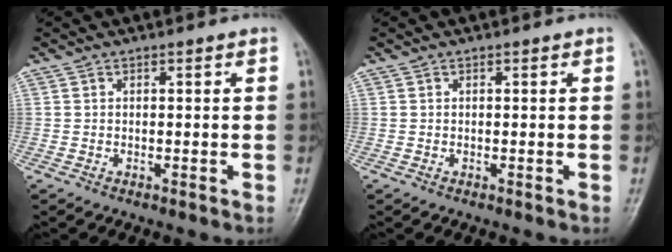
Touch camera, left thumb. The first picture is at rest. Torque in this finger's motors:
{"motor_torque": [-0.01, 0.01, -0.10, -0.01, 0.00]}